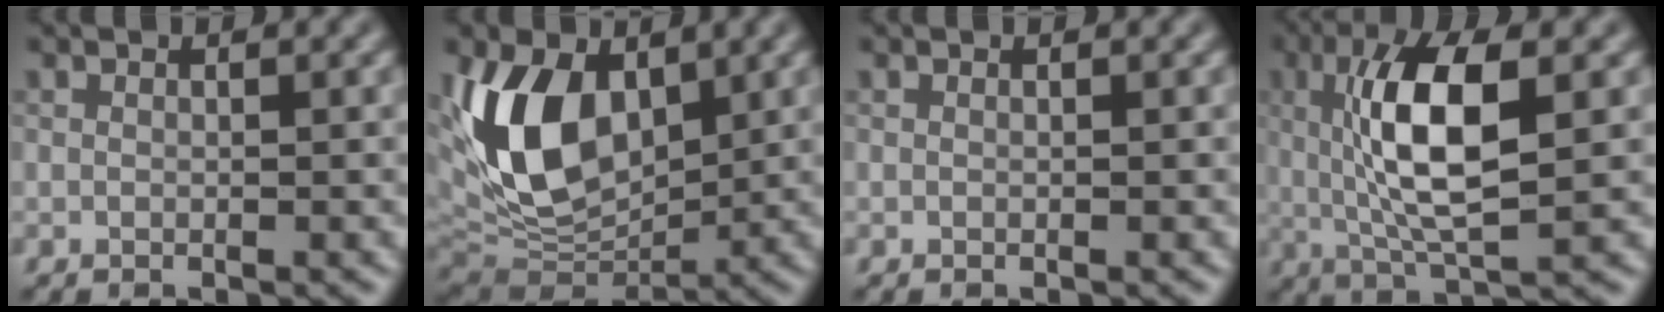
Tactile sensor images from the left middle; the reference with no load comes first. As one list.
[{"total": 9.4, "force": [1.8, 5.9, 7.1], "torque": [-0.167, -0.002, 0.037]}, {"total": 0.0}, {"total": 7.8, "force": [0.6, 2.2, 7.4], "torque": [-0.142, 0.003, 0.022]}]